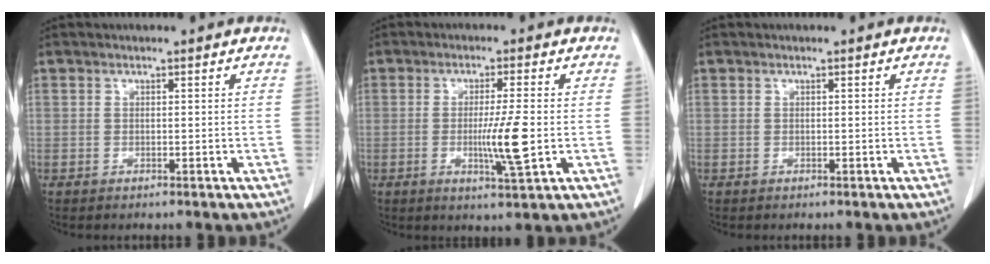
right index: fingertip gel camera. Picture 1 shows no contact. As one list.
[{"total": 6.6, "force": [-1.0, -0.2, 6.5], "torque": [-0.112, -0.014, -0.018]}, {"total": 0.0}]